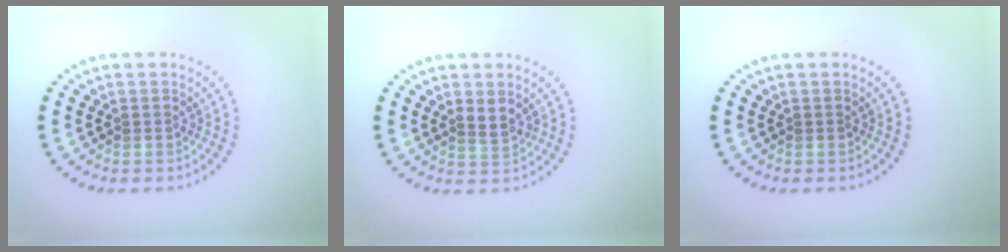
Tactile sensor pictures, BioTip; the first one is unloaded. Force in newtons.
{"total": 1.4, "press": 1.2, "slide": 0.6}
{"total": 0.0}